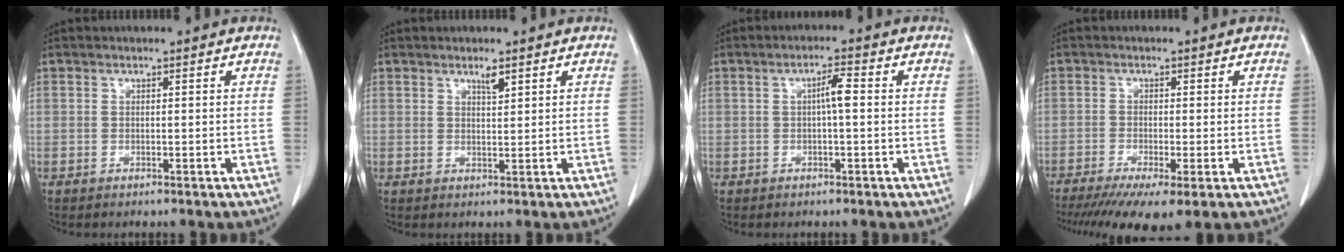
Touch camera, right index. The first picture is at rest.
{"total": 1.6, "force": [1.2, 0.2, 1.1], "torque": [-0.024, -0.003, 0.022]}
{"total": 3.0, "force": [0.2, 0.3, 3.0], "torque": [-0.051, 0.005, 0.002]}
{"total": 9.3, "force": [-5.9, 1.6, 7.0], "torque": [-0.112, -0.020, -0.097]}